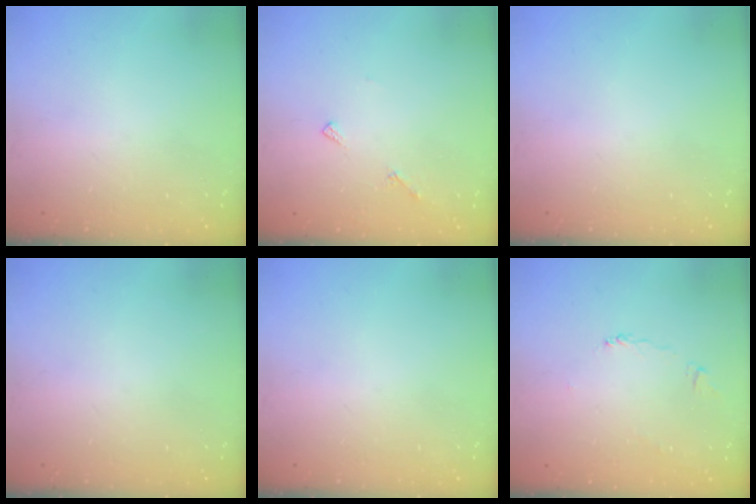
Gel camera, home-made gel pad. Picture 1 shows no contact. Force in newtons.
{"total": 5.2, "press": 5.2, "slide": 0.5}
{"total": 0.0}
{"total": 0.0}
{"total": 0.0}
{"total": 2.3, "press": 2.3, "slide": 0.3}